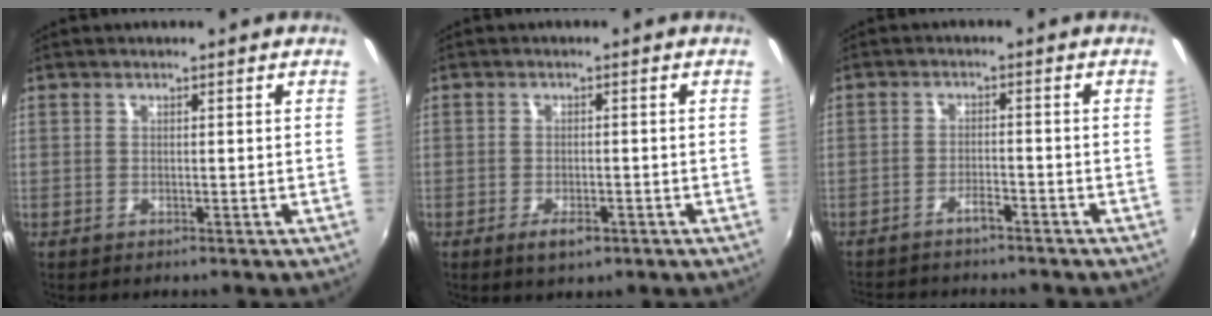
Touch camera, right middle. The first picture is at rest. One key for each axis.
{"total": 3.0, "fx": -1.3, "fy": 1.2, "fz": 2.4, "tx": -0.051, "ty": -0.007, "tz": -0.023}
{"total": 6.4, "fx": -5.7, "fy": 1.2, "fz": 2.6, "tx": -0.065, "ty": 0.000, "tz": -0.090}